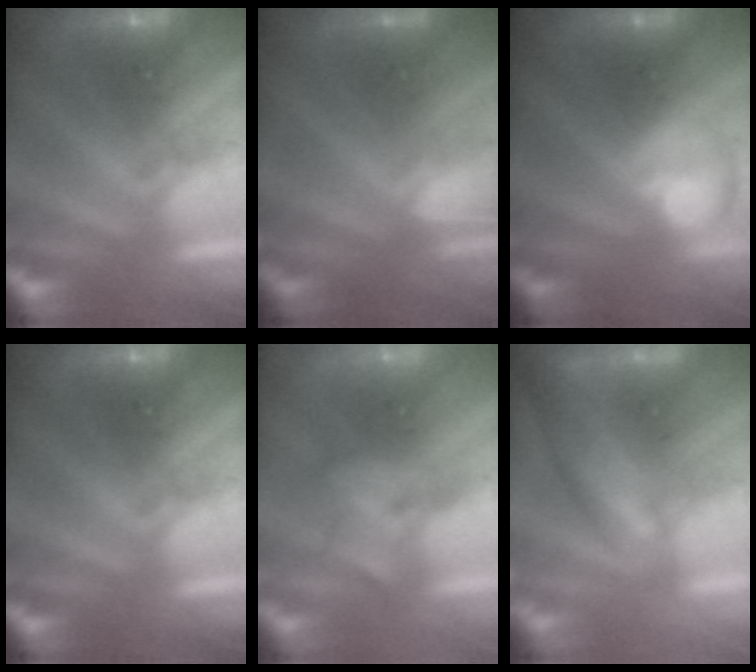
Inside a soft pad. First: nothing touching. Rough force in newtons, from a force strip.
{"total": 1.3}
{"total": 2.4}
{"total": 0.0}
{"total": 2.2}
{"total": 3.8}